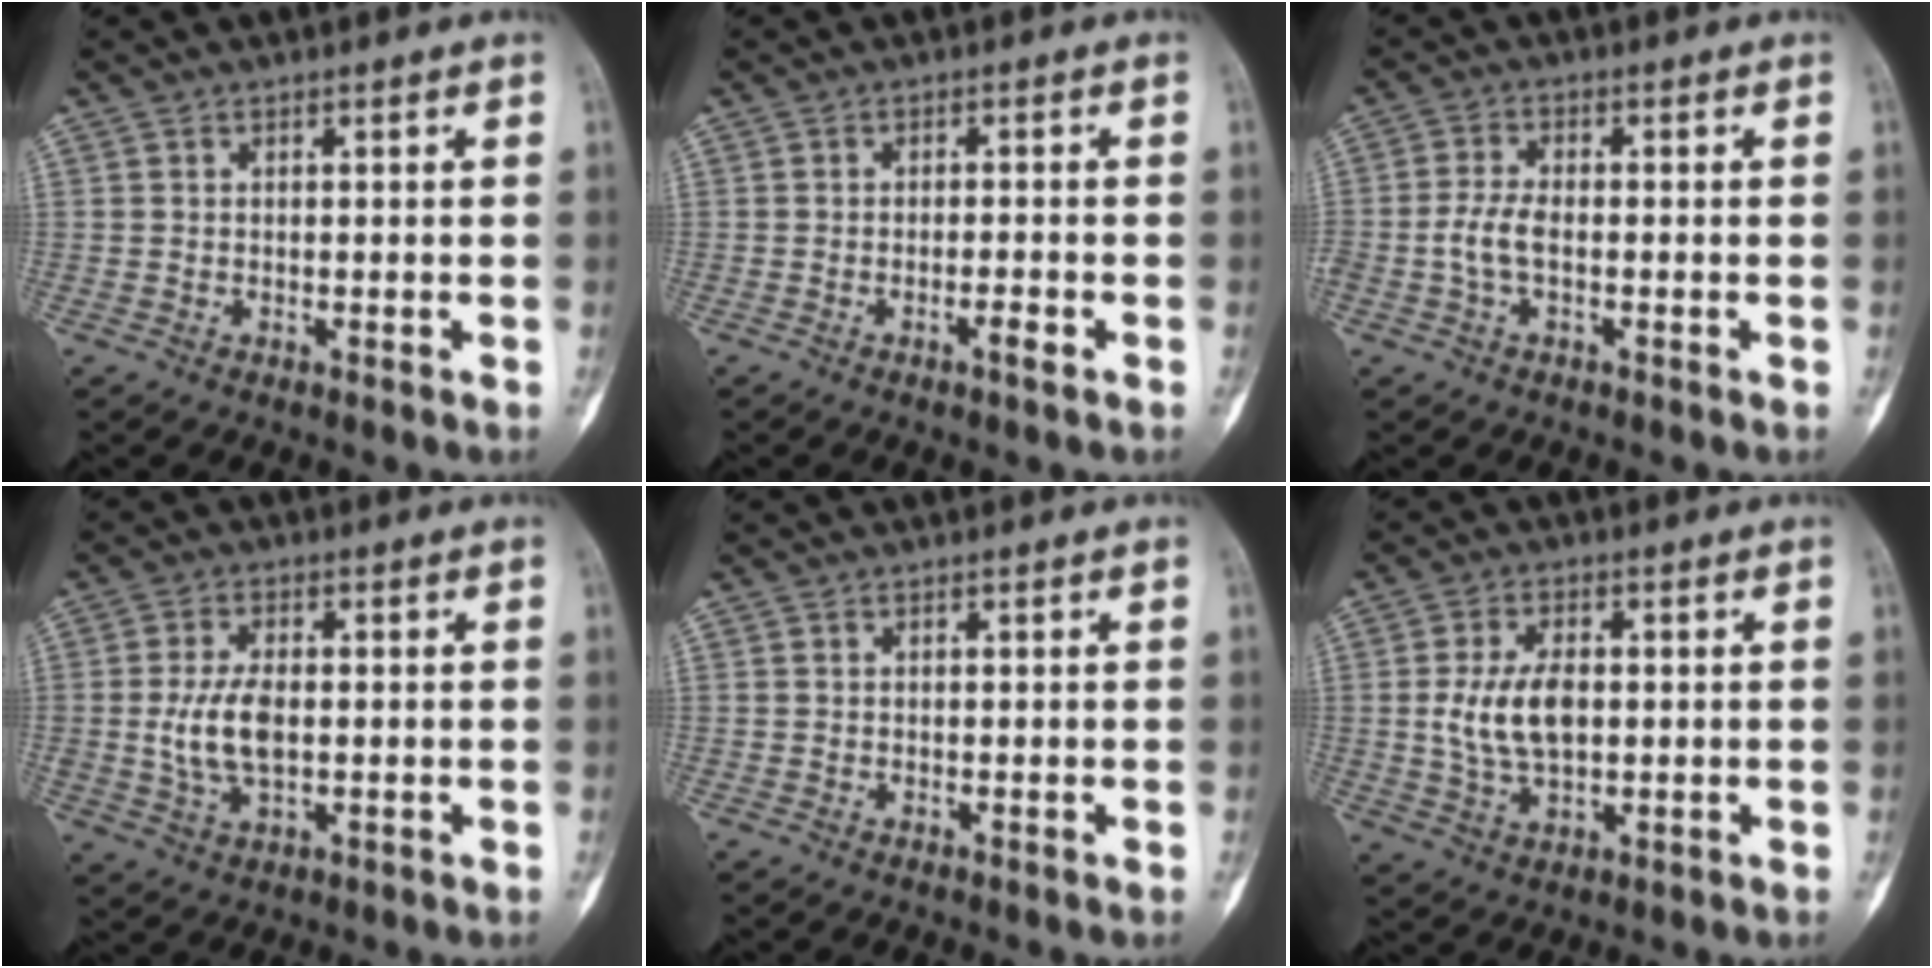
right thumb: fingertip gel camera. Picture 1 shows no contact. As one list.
[{"total": 2.2, "force": [-1.2, 0.3, 1.8], "torque": [-0.034, 0.003, -0.021]}, {"total": 4.4, "force": [-1.0, 2.2, 3.7], "torque": [-0.088, 0.013, -0.021]}, {"total": 7.8, "force": [-0.1, 4.2, 6.6], "torque": [-0.135, -0.001, 0.001]}, {"total": 0.0}, {"total": 9.1, "force": [0.4, 5.2, 7.5], "torque": [-0.143, 0.000, 0.013]}]